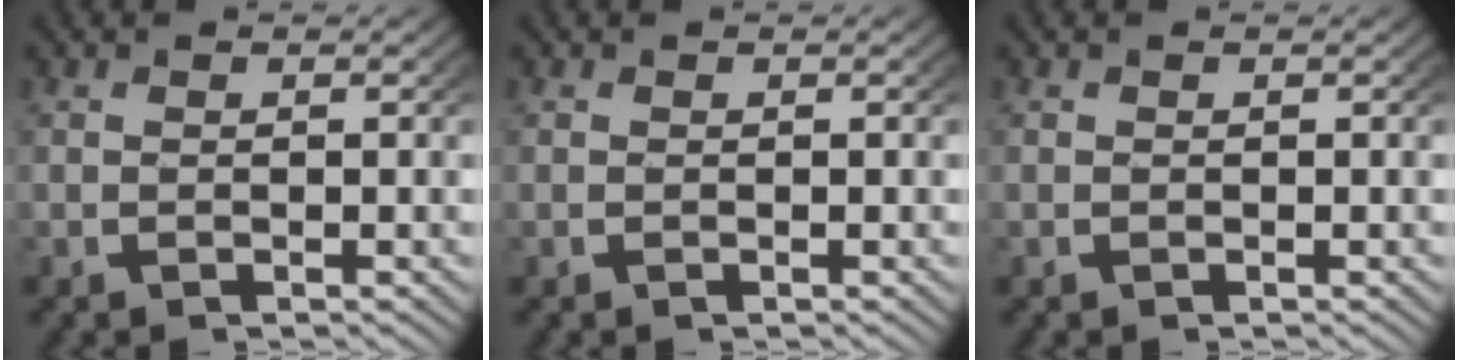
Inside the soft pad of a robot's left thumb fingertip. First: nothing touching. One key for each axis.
{"total": 0.0}
{"total": 0.0}